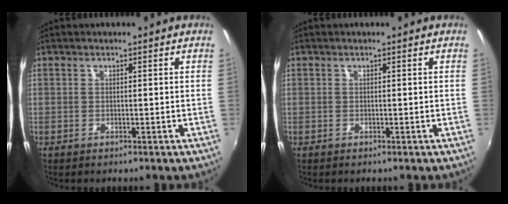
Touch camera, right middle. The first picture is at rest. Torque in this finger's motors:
{"motor_torque": [0.08, -0.43, -0.03, 0.00]}